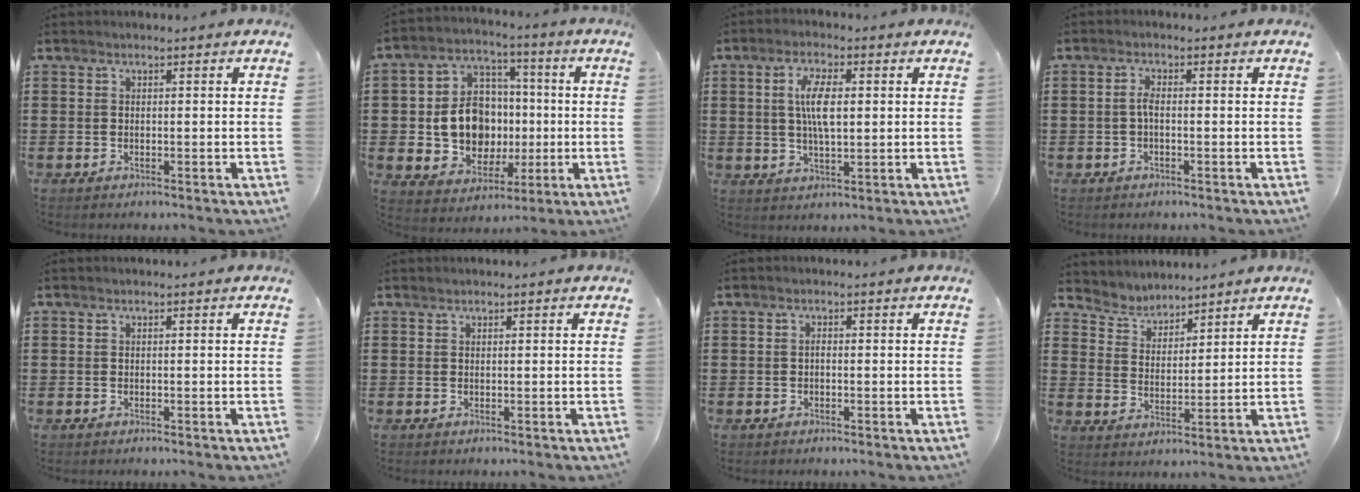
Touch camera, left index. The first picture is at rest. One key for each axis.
{"total": 10.6, "fx": -0.4, "fy": 9.3, "fz": 5.2, "tx": -0.118, "ty": 0.020, "tz": 0.001}
{"total": 6.4, "fx": 1.1, "fy": 2.4, "fz": 5.8, "tx": -0.125, "ty": 0.007, "tz": 0.014}
{"total": 2.0, "fx": -0.3, "fy": 0.5, "fz": 1.9, "tx": -0.044, "ty": 0.000, "tz": -0.010}
{"total": 0.0}
{"total": 0.0}
{"total": 0.6, "fx": -0.3, "fy": 0.3, "fz": 0.5, "tx": -0.012, "ty": -0.004, "tz": -0.004}
{"total": 3.9, "fx": 3.7, "fy": 1.0, "fz": -0.5, "tx": -0.012, "ty": -0.014, "tz": 0.066}